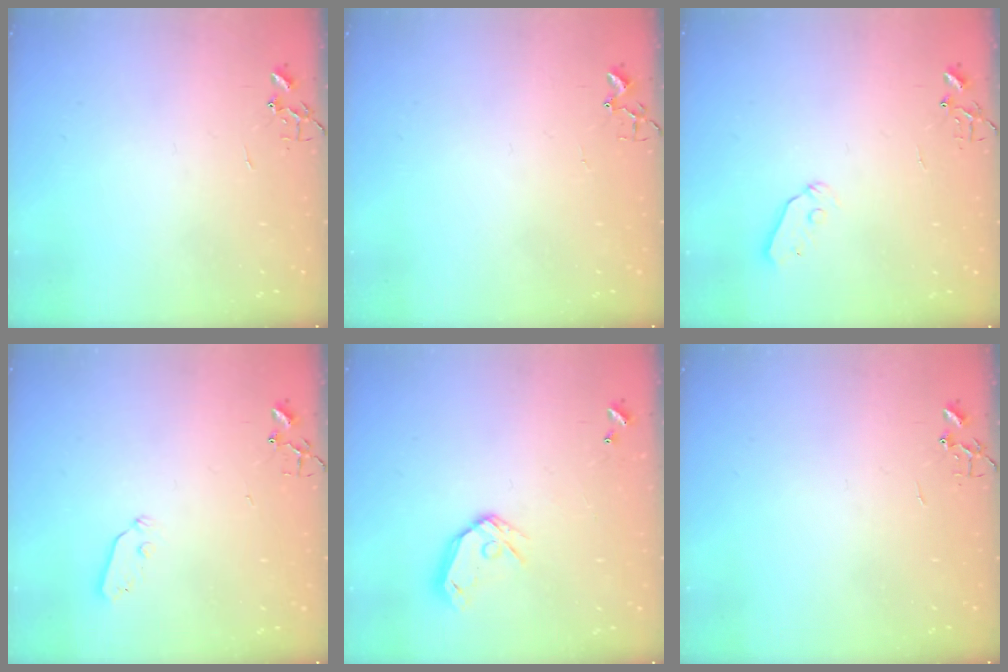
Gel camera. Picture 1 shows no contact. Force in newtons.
{"total": 3.3, "press": 3.3, "slide": 0.5}
{"total": 5.3, "press": 5.2, "slide": 0.6}
{"total": 3.2, "press": 3.2, "slide": 0.5}
{"total": 10.4, "press": 10.2, "slide": 1.6}
{"total": 0.0}